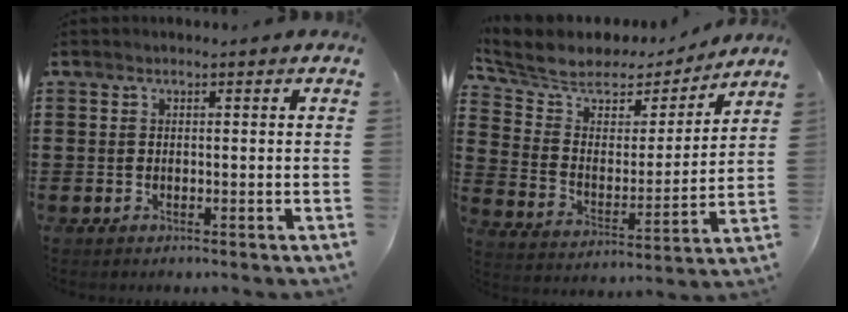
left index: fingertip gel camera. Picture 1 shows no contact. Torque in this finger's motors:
{"motor_torque": [0.82, -1.31, 0.17, 0.04]}